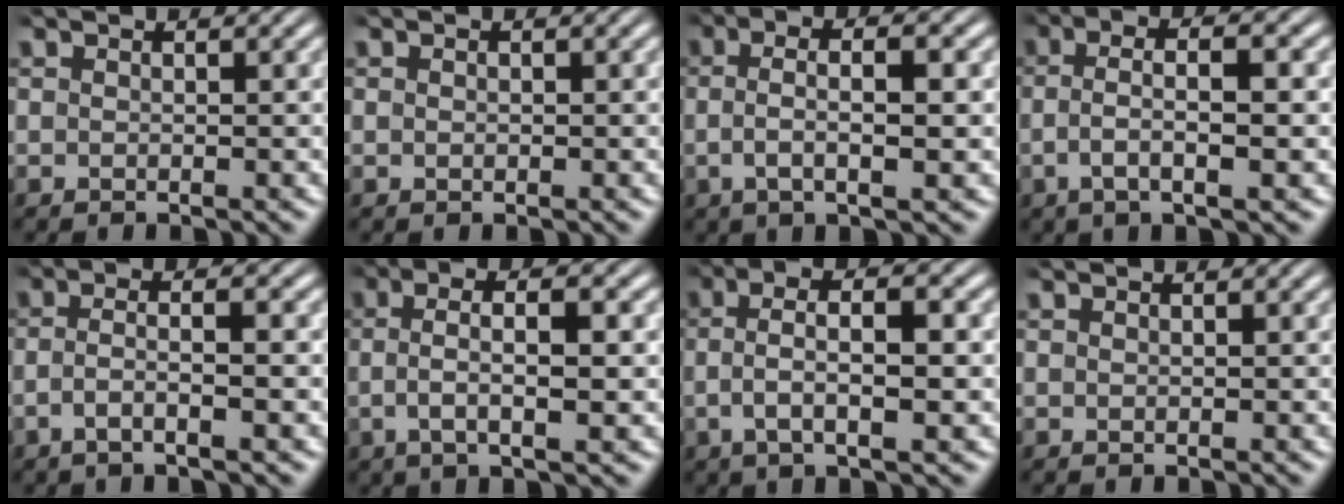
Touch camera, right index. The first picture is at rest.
{"total": 0.0}
{"total": 4.2, "force": [0.1, 1.2, 4.1], "torque": [-0.074, 0.001, -0.001]}
{"total": 4.1, "force": [-0.4, 1.2, 3.9], "torque": [-0.073, -0.001, -0.010]}
{"total": 3.1, "force": [-1.2, 0.4, 2.8], "torque": [-0.058, -0.010, -0.017]}
{"total": 4.6, "force": [0.4, 1.4, 4.4], "torque": [-0.077, 0.004, 0.003]}
{"total": 4.7, "force": [0.1, 1.7, 4.3], "torque": [-0.082, 0.003, -0.003]}
{"total": 0.0}